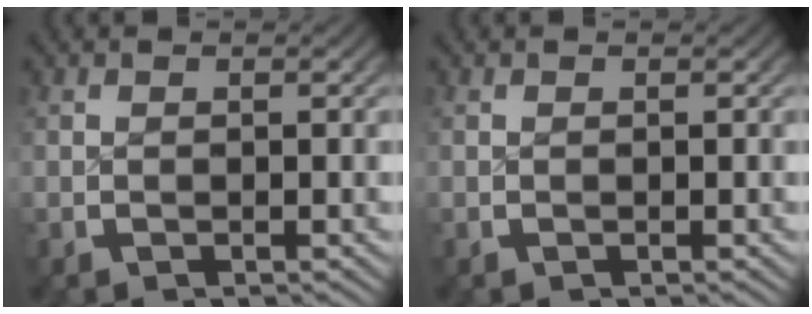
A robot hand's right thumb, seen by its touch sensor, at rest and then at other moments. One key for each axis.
{"total": 0.0}